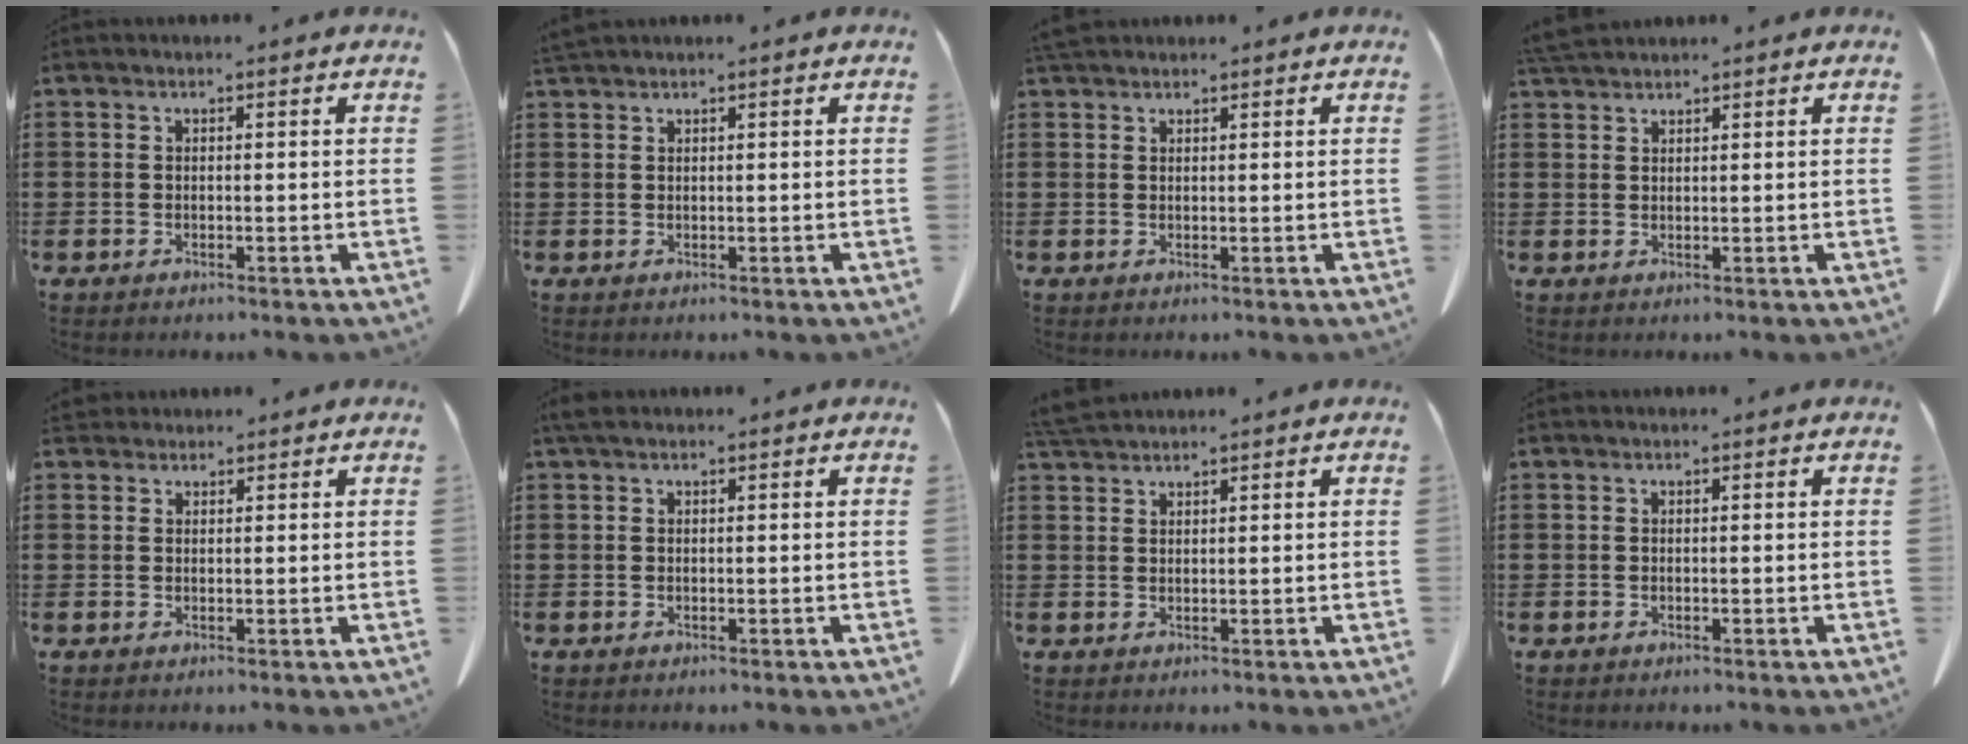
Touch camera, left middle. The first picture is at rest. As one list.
[{"total": 1.1, "force": [1.0, -0.1, 0.3], "torque": [-0.009, -0.003, 0.021]}, {"total": 1.9, "force": [1.7, 0.6, 0.7], "torque": [-0.019, 0.002, 0.034]}, {"total": 2.5, "force": [2.4, 0.2, 0.8], "torque": [-0.023, -0.001, 0.048]}, {"total": 1.7, "force": [1.6, 0.7, 0.2], "torque": [-0.010, 0.002, 0.032]}, {"total": 0.9, "force": [0.5, 0.4, 0.6], "torque": [-0.015, 0.002, 0.009]}, {"total": 2.8, "force": [2.7, 0.2, 0.8], "torque": [-0.025, -0.003, 0.054]}, {"total": 0.0}]